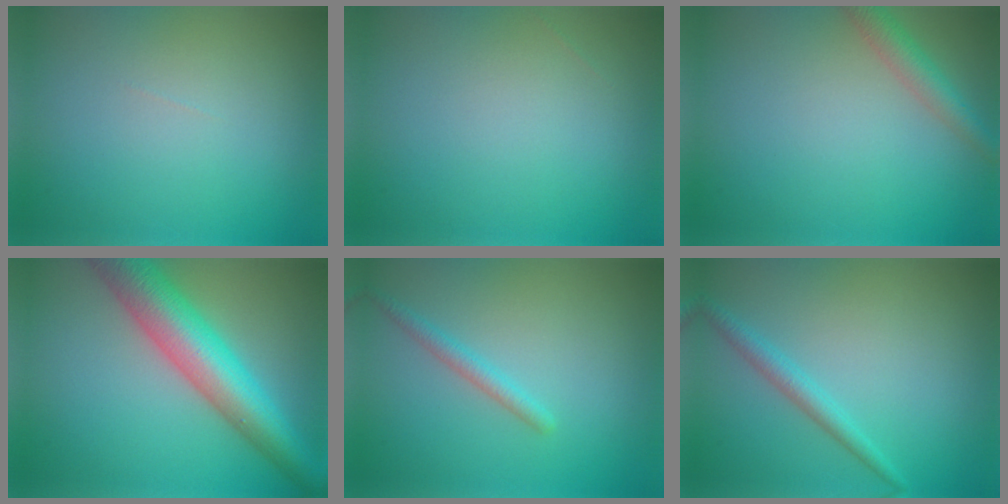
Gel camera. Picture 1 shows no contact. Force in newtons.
{"total": 0.0}
{"total": 2.6, "press": 2.6, "slide": 0.1}
{"total": 8.8, "press": 8.8, "slide": 0.3}
{"total": 1.5, "press": 1.5, "slide": 0.0}
{"total": 1.9, "press": 1.9, "slide": 0.1}